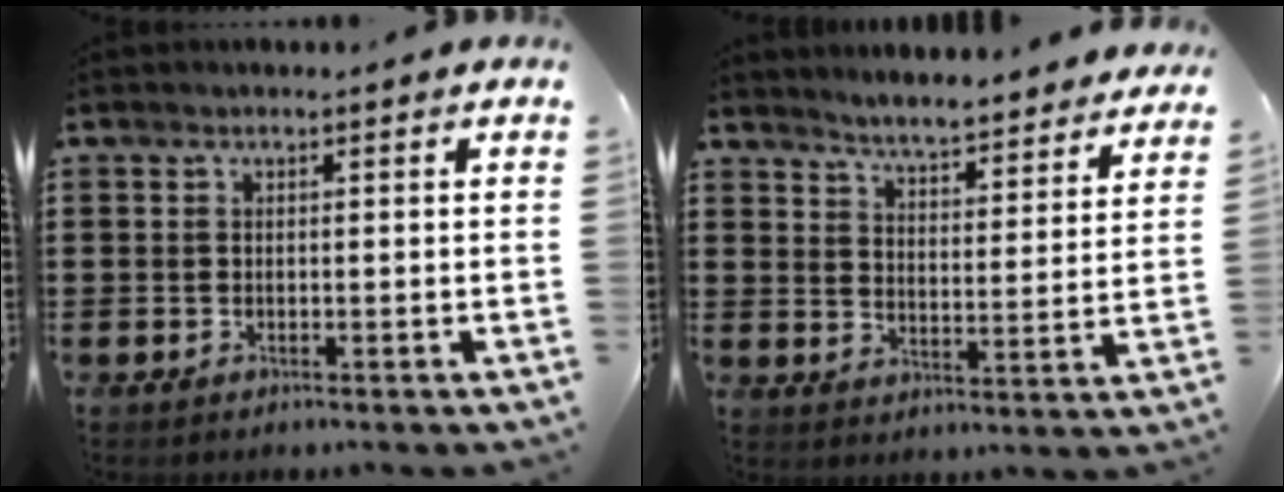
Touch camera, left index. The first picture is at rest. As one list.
[{"total": 4.4, "force": [4.3, -0.6, 0.2], "torque": [-0.027, -0.038, 0.071]}]